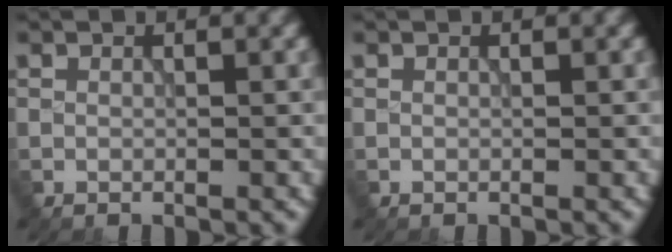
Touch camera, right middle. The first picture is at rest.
{"total": 0.0}